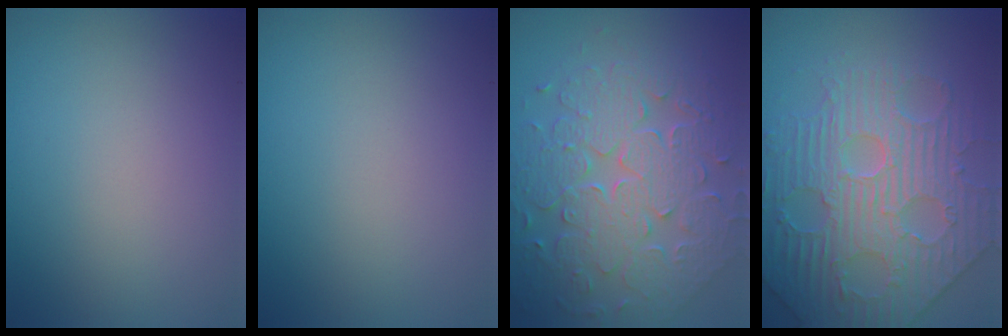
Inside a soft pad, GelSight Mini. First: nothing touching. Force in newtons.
{"total": 0.0}
{"total": 8.7, "press": 6.3, "slide": 6.1}
{"total": 5.9, "press": 5.4, "slide": 2.2}